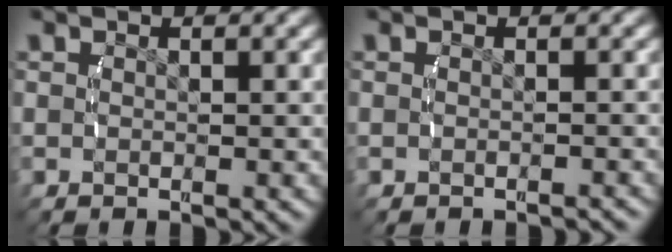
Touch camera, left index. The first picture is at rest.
{"total": 1.1, "force": [-1.1, 0.1, 0.2], "torque": [-0.005, 0.001, -0.018]}